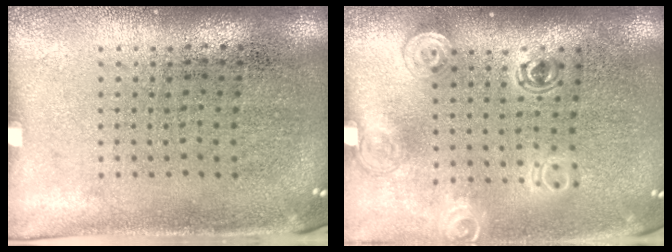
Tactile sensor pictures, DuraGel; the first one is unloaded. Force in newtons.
{"total": 1.5, "press": 1.3, "slide": 0.9}